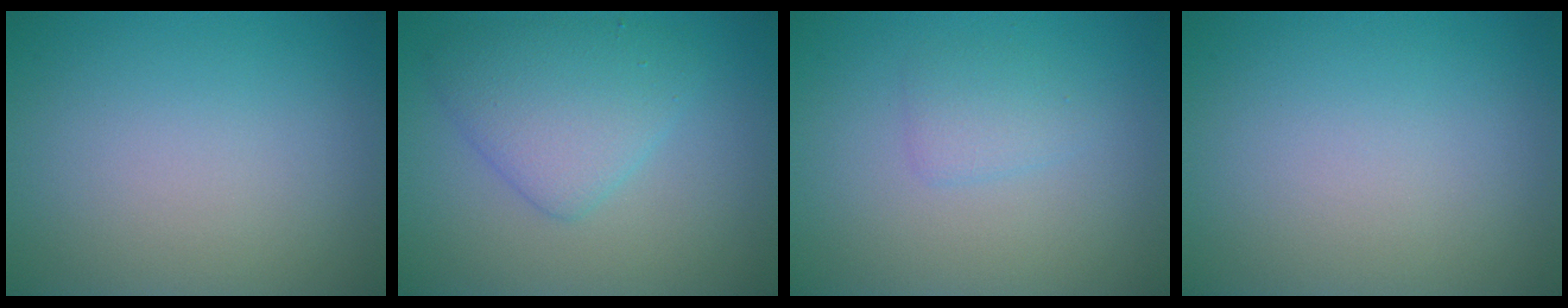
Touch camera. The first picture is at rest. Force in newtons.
{"total": 4.1, "press": 4.1, "slide": 0.2}
{"total": 1.5, "press": 1.5, "slide": 0.1}
{"total": 0.0}